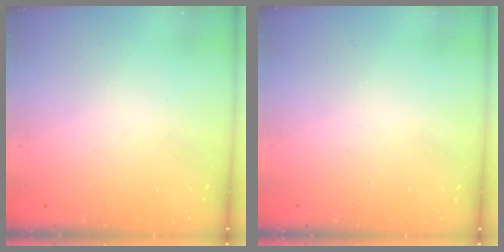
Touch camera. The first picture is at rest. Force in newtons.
{"total": 0.0}